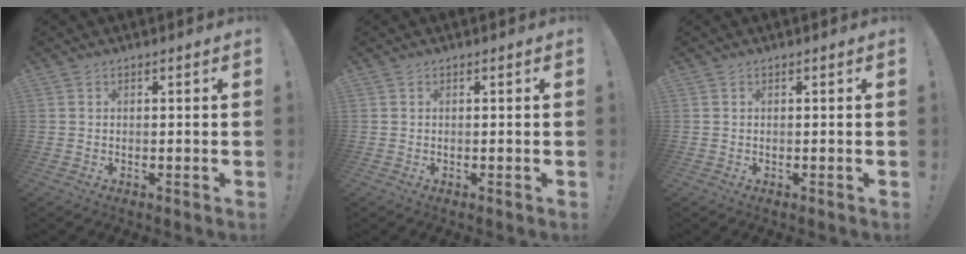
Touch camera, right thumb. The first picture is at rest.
{"total": 0.0}
{"total": 0.0}